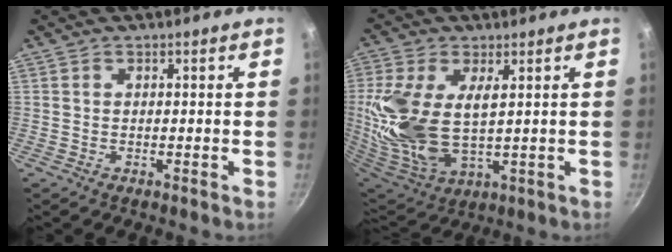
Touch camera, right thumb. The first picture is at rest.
{"total": 17.9, "force": [1.9, 9.3, 15.2], "torque": [-0.339, -0.014, 0.052]}